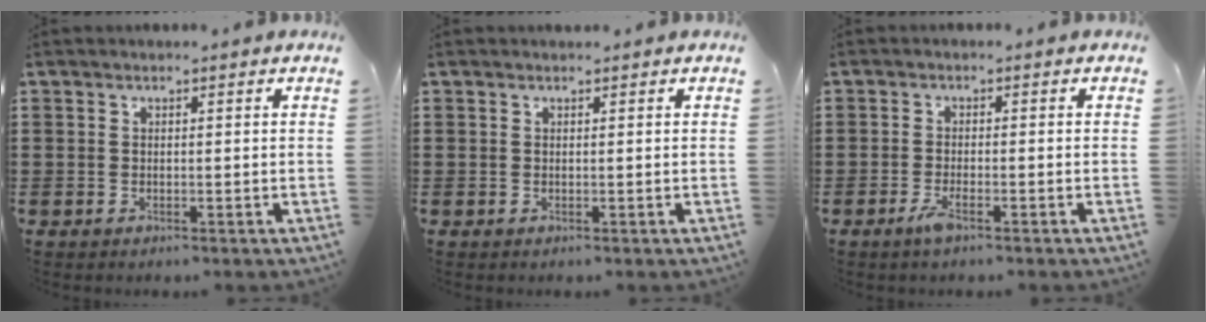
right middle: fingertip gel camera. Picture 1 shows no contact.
{"total": 0.0}
{"total": 2.4, "force": [-1.3, 0.4, 2.0], "torque": [-0.048, -0.007, -0.027]}